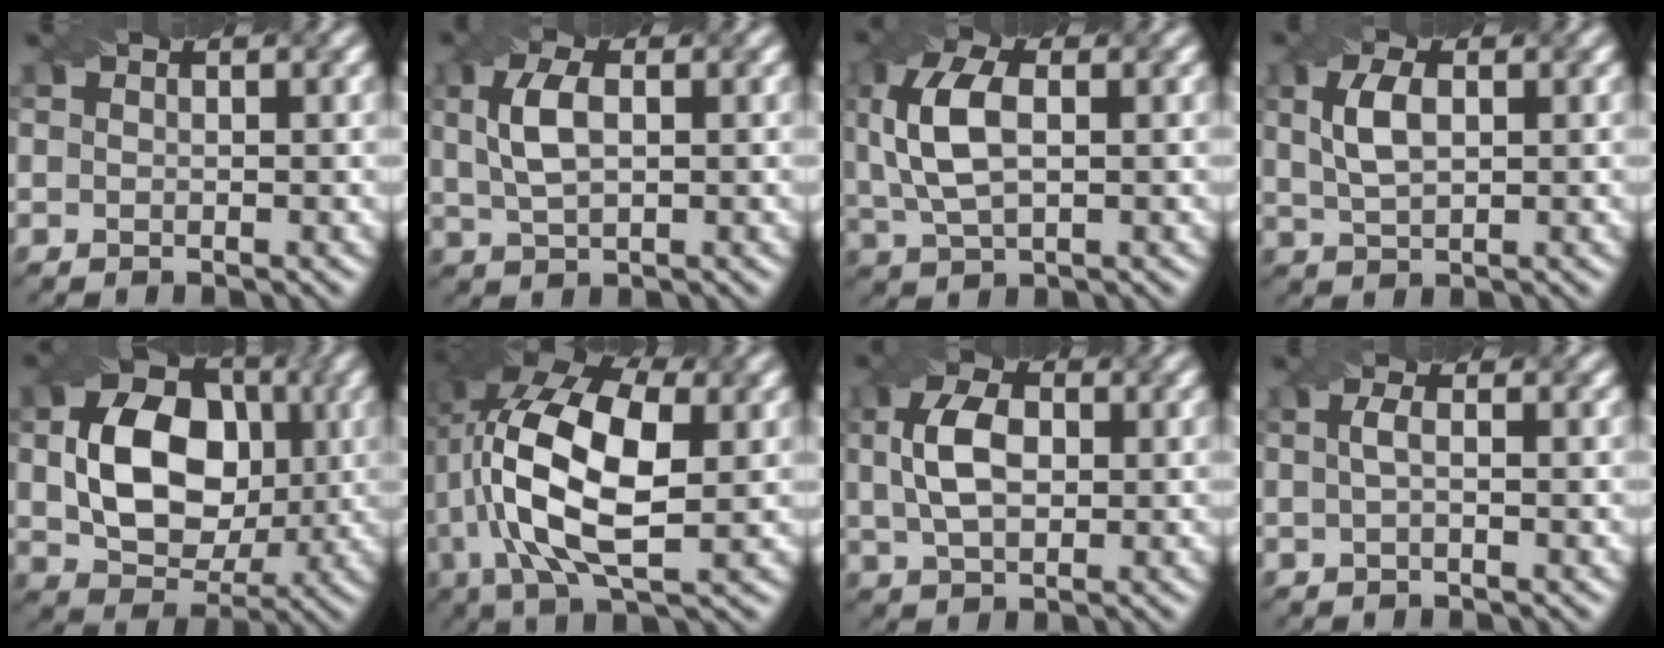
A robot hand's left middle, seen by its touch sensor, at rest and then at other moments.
{"total": 3.9, "force": [0.8, 1.9, 3.3], "torque": [-0.080, 0.006, 0.017]}
{"total": 6.7, "force": [1.1, 3.5, 5.7], "torque": [-0.132, 0.010, 0.021]}
{"total": 3.6, "force": [0.9, 1.9, 3.0], "torque": [-0.070, 0.005, 0.020]}
{"total": 9.4, "force": [0.8, 6.8, 6.4], "torque": [-0.123, 0.001, 0.018]}
{"total": 13.4, "force": [1.3, 6.3, 11.7], "torque": [-0.240, 0.012, 0.020]}
{"total": 5.3, "force": [0.8, 3.3, 4.2], "torque": [-0.089, 0.008, 0.012]}
{"total": 1.2, "force": [0.0, 0.3, 1.2], "torque": [-0.028, 0.005, 0.000]}